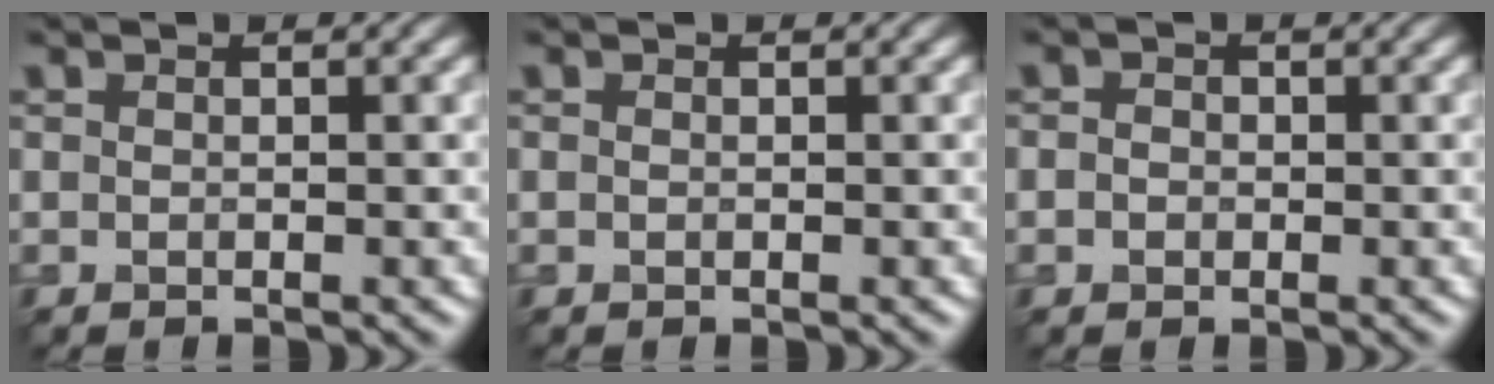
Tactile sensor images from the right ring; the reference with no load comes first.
{"total": 0.0}
{"total": 1.4, "force": [0.1, 1.2, 0.6], "torque": [-0.008, 0.003, -0.012]}